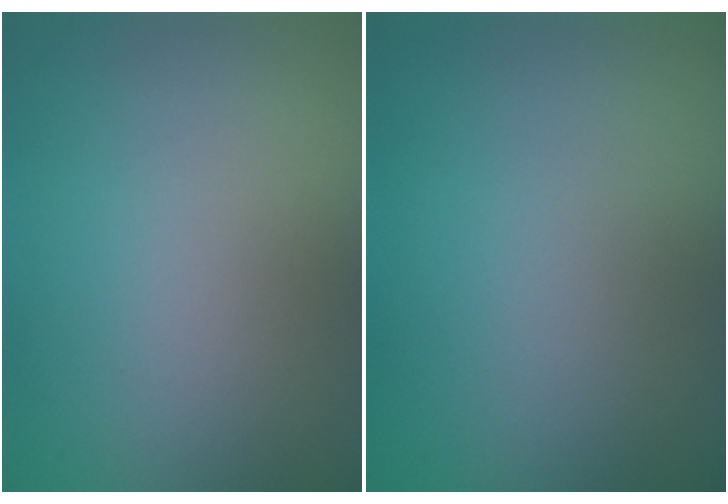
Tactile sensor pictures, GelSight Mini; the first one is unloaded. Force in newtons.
{"total": 0.0}